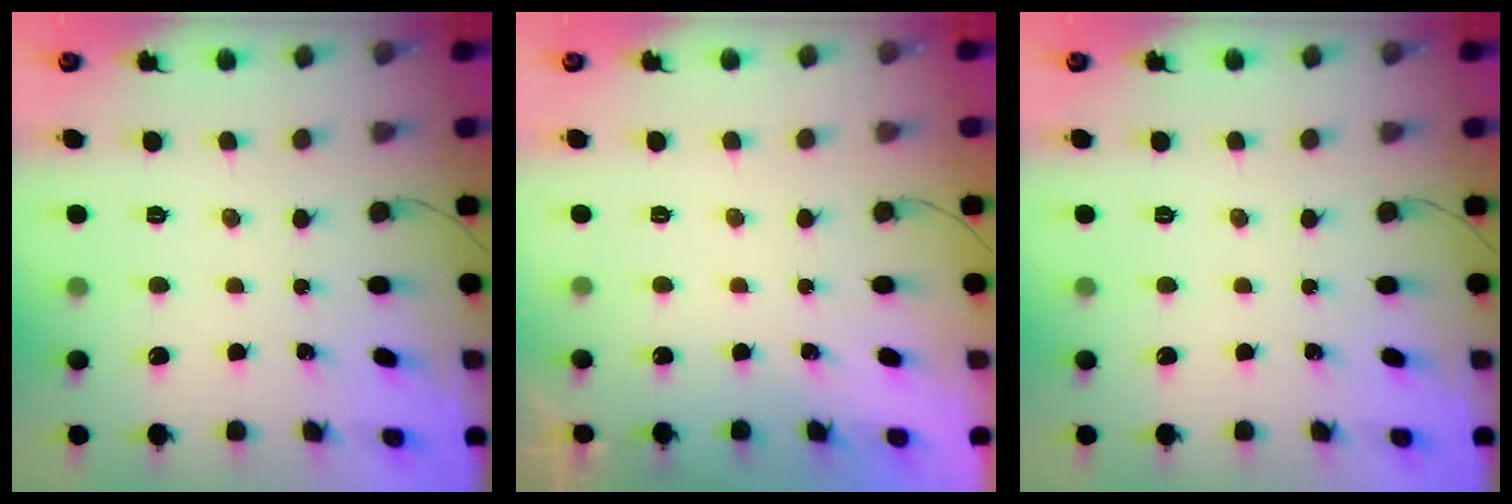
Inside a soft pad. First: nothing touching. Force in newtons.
{"total": 0.6, "press": 0.2, "slide": 0.5}
{"total": 0.0}